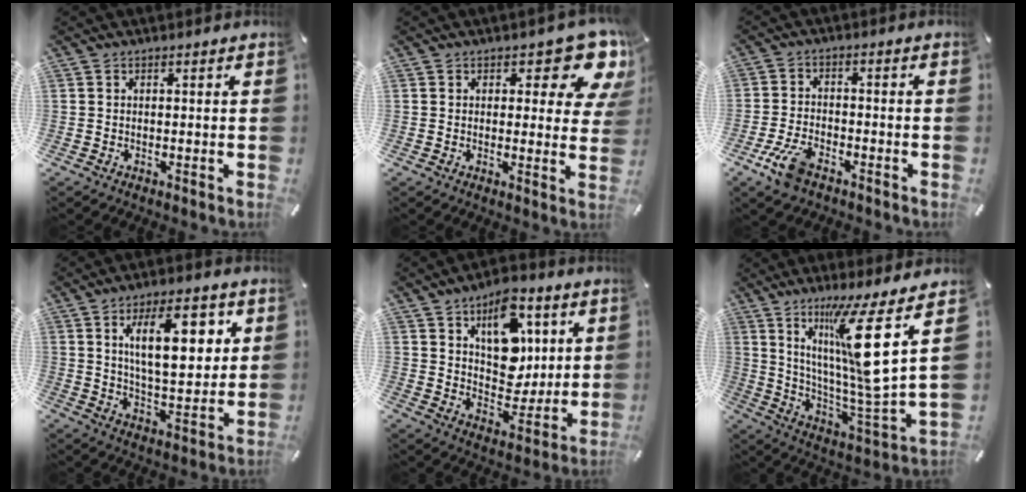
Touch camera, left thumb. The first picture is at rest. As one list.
[{"total": 11.1, "force": [6.4, 5.0, 7.6], "torque": [-0.077, -0.047, 0.107]}, {"total": 7.7, "force": [-4.5, 3.6, 5.1], "torque": [-0.122, 0.008, -0.086]}, {"total": 16.1, "force": [6.4, 7.1, 12.9], "torque": [-0.195, -0.008, 0.102]}, {"total": 14.8, "force": [6.3, 10.3, 8.6], "torque": [-0.102, -0.036, 0.113]}, {"total": 18.2, "force": [9.3, 1.8, 15.5], "torque": [-0.258, -0.078, 0.135]}]